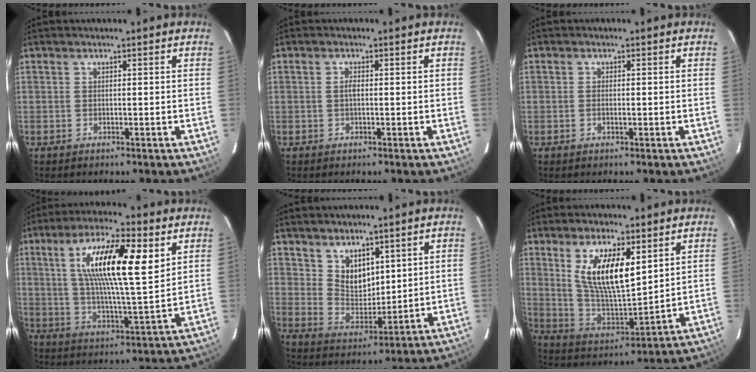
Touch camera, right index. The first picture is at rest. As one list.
[{"total": 0.9, "force": [-0.1, 0.4, 0.9], "torque": [-0.018, 0.003, -0.003]}, {"total": 1.0, "force": [-0.3, 0.4, 0.8], "torque": [-0.016, 0.001, -0.006]}, {"total": 17.4, "force": [6.5, 3.8, 15.8], "torque": [-0.276, 0.008, 0.109]}, {"total": 7.2, "force": [4.5, 4.3, 3.6], "torque": [-0.053, 0.000, 0.094]}, {"total": 14.1, "force": [5.9, 4.8, 11.9], "torque": [-0.222, -0.004, 0.123]}]